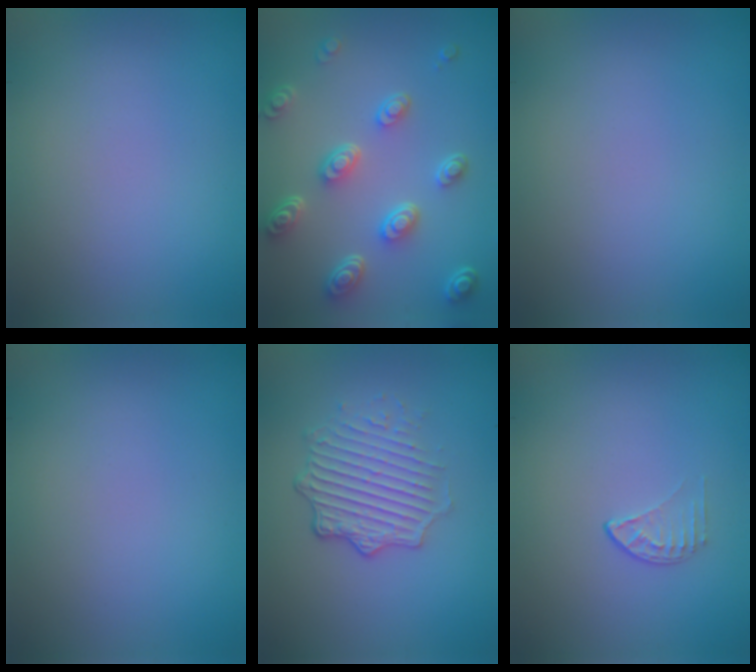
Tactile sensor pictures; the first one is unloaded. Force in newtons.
{"total": 5.2, "press": 3.8, "slide": 3.5}
{"total": 0.0}
{"total": 0.0}
{"total": 5.0, "press": 3.6, "slide": 3.5}
{"total": 1.1, "press": 0.7, "slide": 0.9}